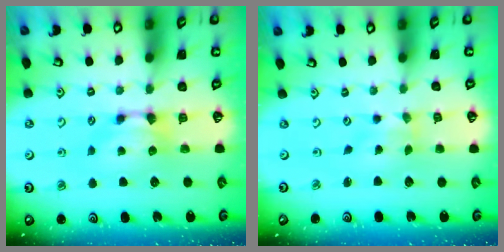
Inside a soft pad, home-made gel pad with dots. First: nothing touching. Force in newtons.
{"total": 2.4, "press": 2.2, "slide": 1.0}